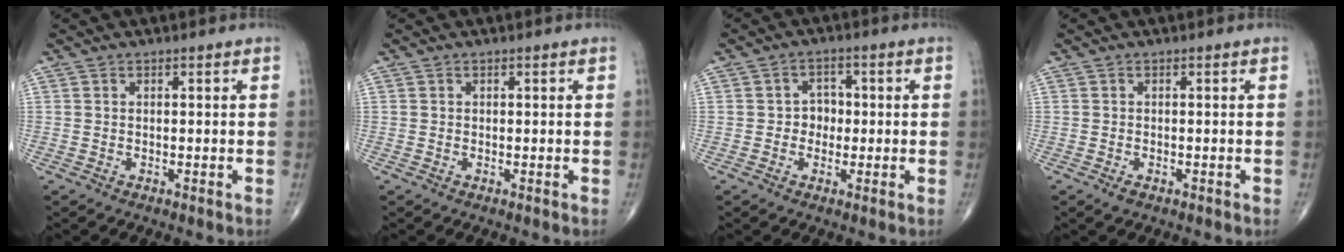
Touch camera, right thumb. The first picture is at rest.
{"total": 0.0}
{"total": 3.8, "force": [-0.2, 3.3, 1.8], "torque": [0.003, 0.010, -0.013]}
{"total": 1.2, "force": [-0.7, 0.6, 0.8], "torque": [-0.015, -0.002, -0.011]}